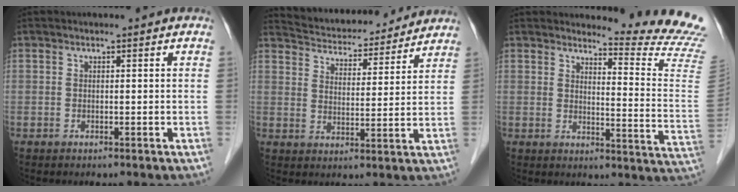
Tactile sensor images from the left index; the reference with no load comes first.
{"total": 15.7, "force": [14.8, 3.5, 3.7], "torque": [-0.055, 0.015, 0.213]}
{"total": 13.0, "force": [12.7, -2.7, 1.3], "torque": [-0.023, -0.150, 0.133]}